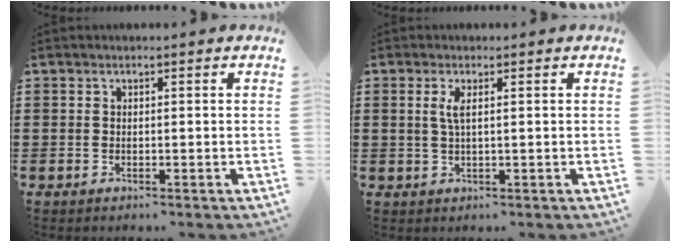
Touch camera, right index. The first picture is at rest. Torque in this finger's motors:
{"motor_torque": [0.30, -0.23, 0.09, 0.05]}